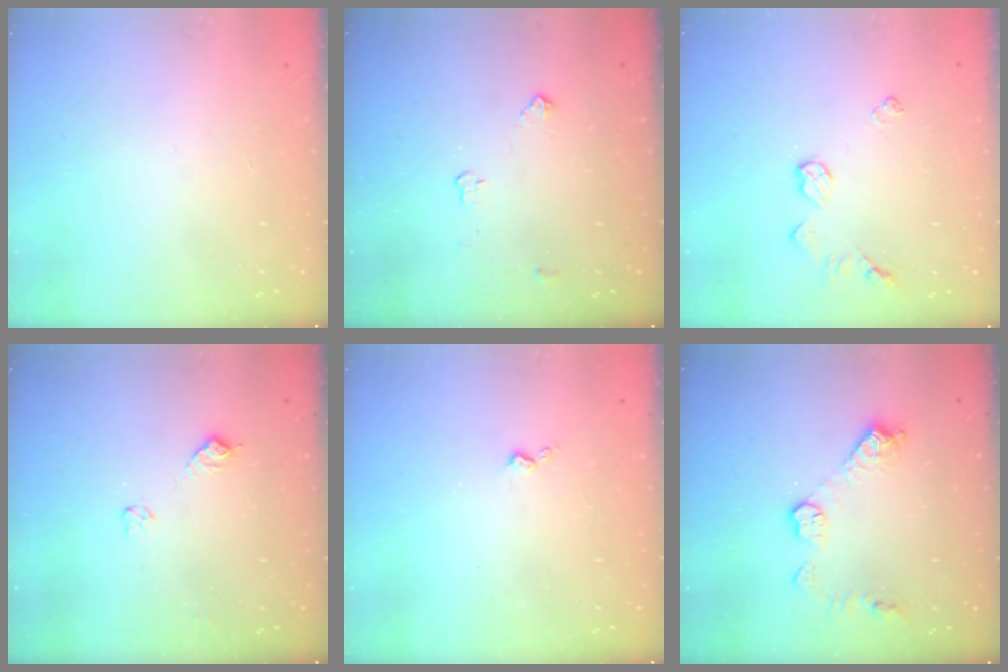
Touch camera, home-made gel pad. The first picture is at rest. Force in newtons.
{"total": 3.7, "press": 3.6, "slide": 0.5}
{"total": 6.4, "press": 6.4, "slide": 0.6}
{"total": 7.1, "press": 7.0, "slide": 0.8}
{"total": 3.0, "press": 3.0, "slide": 0.5}
{"total": 9.8, "press": 9.8, "slide": 0.5}